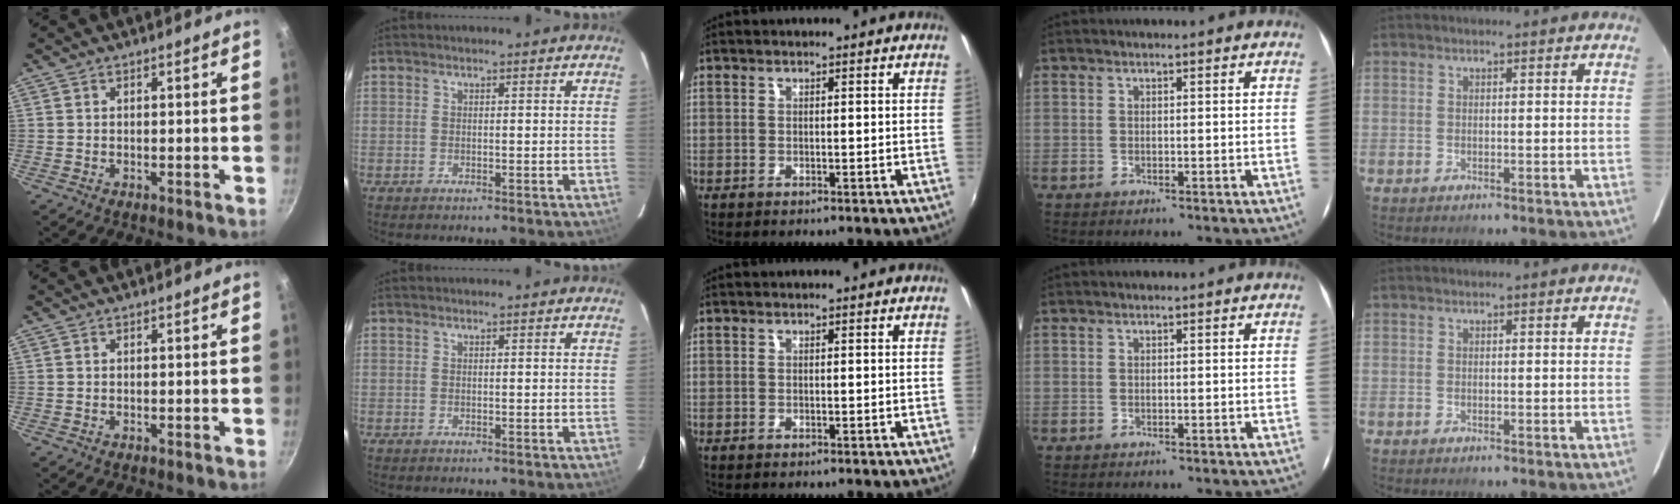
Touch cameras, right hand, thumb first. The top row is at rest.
{}